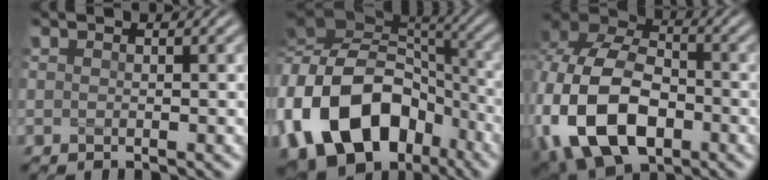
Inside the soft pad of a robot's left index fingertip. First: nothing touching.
{"total": 16.1, "force": [-4.5, 11.4, 10.4], "torque": [-0.208, -0.016, -0.077]}
{"total": 15.4, "force": [-3.7, 10.6, 10.6], "torque": [-0.248, -0.035, -0.063]}